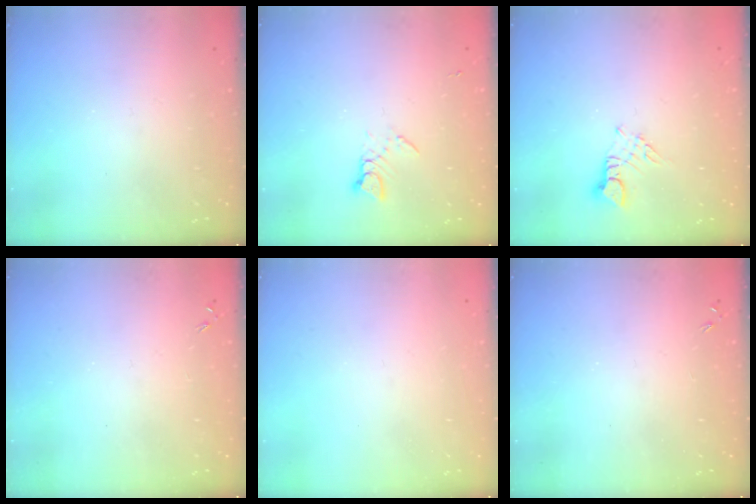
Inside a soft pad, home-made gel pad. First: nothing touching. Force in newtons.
{"total": 3.8, "press": 3.8, "slide": 0.5}
{"total": 2.5, "press": 2.5, "slide": 0.4}
{"total": 0.0}
{"total": 0.0}
{"total": 0.0}